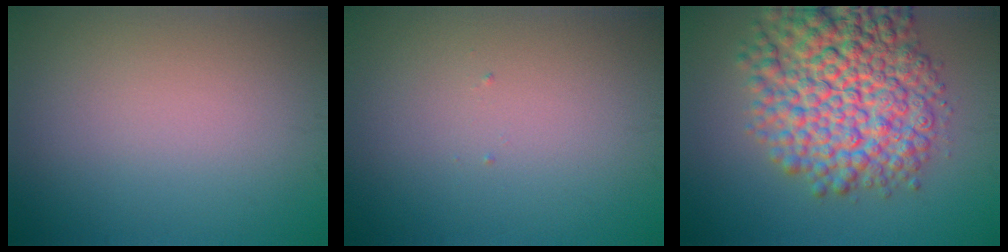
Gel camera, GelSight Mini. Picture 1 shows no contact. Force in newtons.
{"total": 0.0}
{"total": 10.8, "press": 10.8, "slide": 0.3}